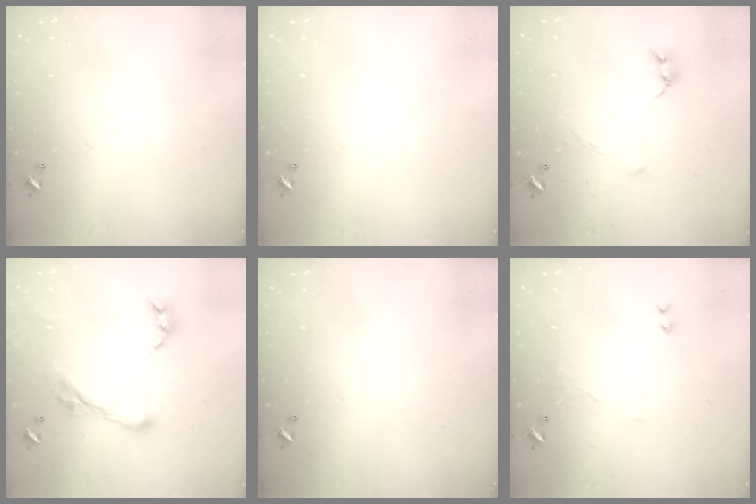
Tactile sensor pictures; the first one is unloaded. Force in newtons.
{"total": 0.0}
{"total": 0.6, "press": 0.6, "slide": 0.3}
{"total": 2.8, "press": 2.5, "slide": 1.3}
{"total": 0.0}
{"total": 2.4, "press": 2.3, "slide": 0.6}